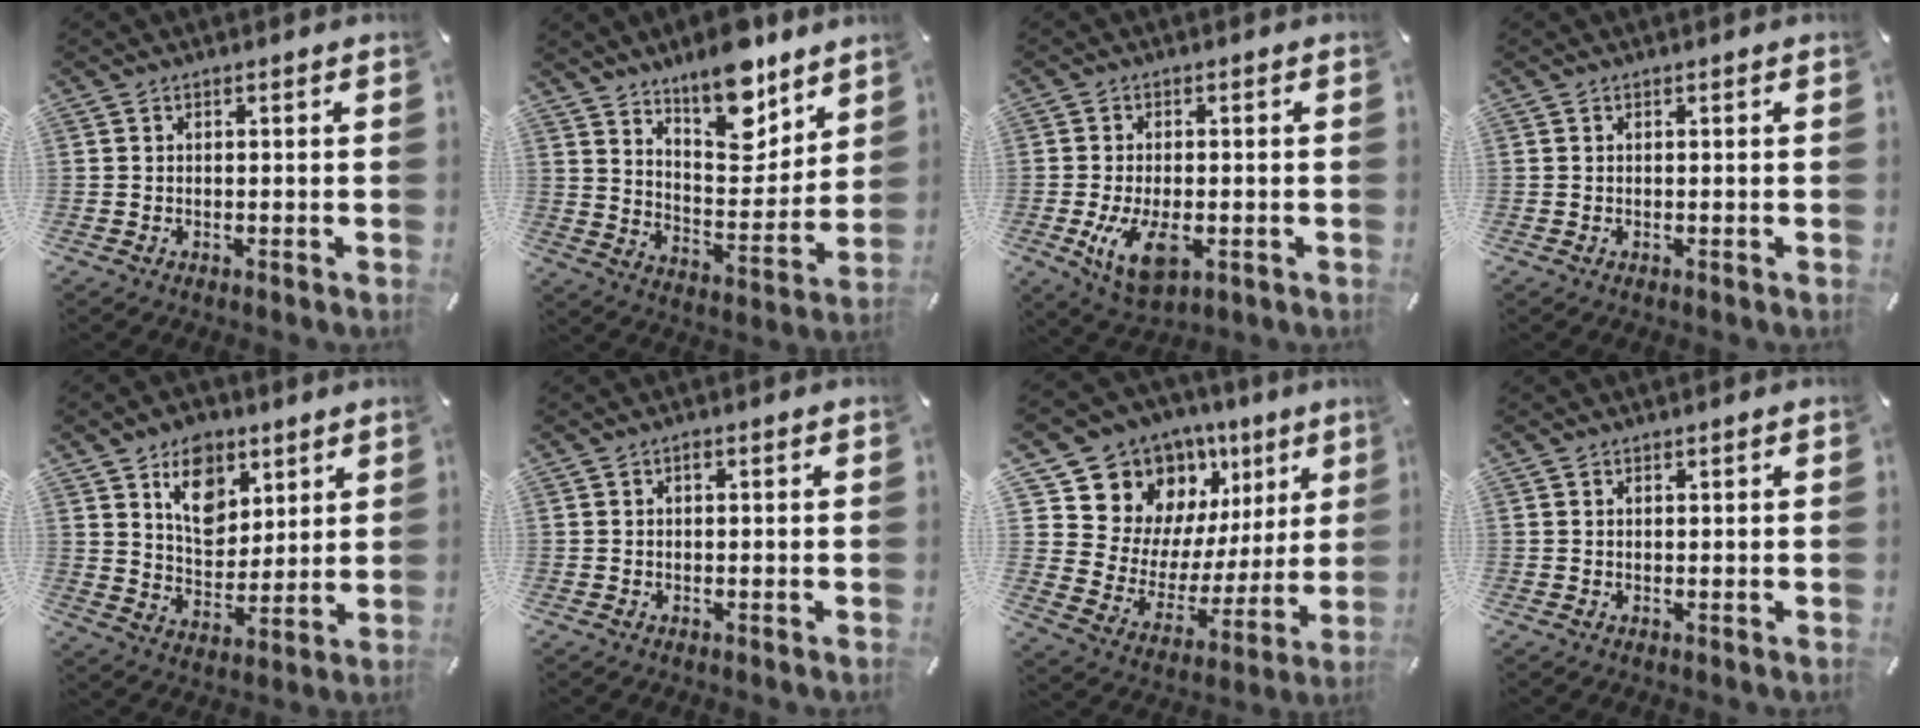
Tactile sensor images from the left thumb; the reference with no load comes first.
{"total": 14.2, "force": [11.3, 5.6, 6.3], "torque": [-0.092, -0.085, 0.201]}
{"total": 9.1, "force": [-2.2, 5.2, 7.1], "torque": [-0.141, -0.010, -0.040]}
{"total": 0.0}
{"total": 11.2, "force": [6.0, 8.3, 4.6], "torque": [-0.067, -0.029, 0.110]}
{"total": 0.8, "force": [0.2, 0.5, 0.6], "torque": [-0.013, 0.004, 0.002]}
{"total": 15.0, "force": [9.8, 10.7, 3.6], "torque": [-0.061, -0.094, 0.187]}
{"total": 0.5, "force": [0.4, 0.4, 0.1], "torque": [0.000, 0.000, 0.008]}